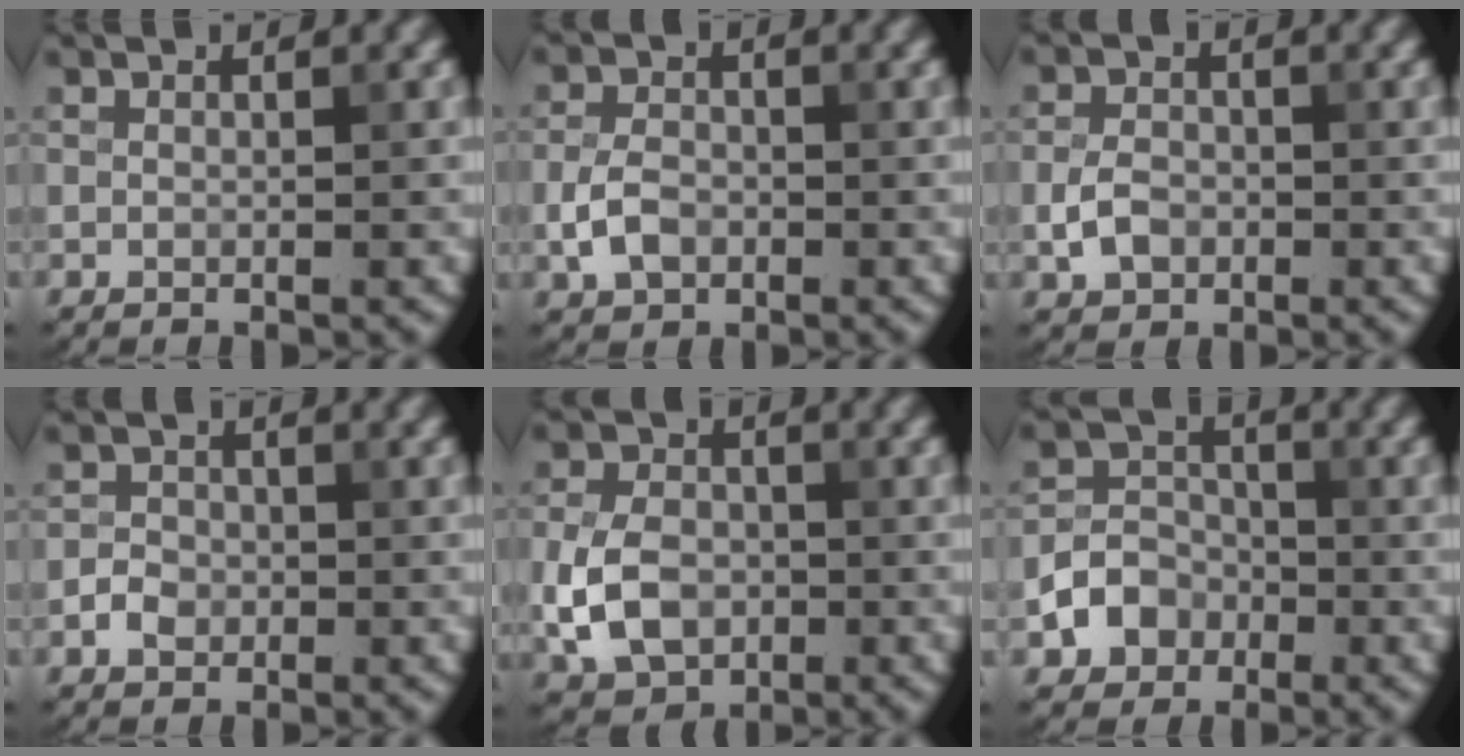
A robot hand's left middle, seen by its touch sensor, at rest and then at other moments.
{"total": 3.0, "force": [-1.0, 2.1, 1.9], "torque": [-0.035, 0.002, -0.024]}
{"total": 2.7, "force": [-0.8, 2.0, 1.6], "torque": [-0.028, 0.001, -0.021]}
{"total": 1.8, "force": [-0.7, 1.5, 0.8], "torque": [-0.010, 0.002, -0.016]}
{"total": 6.0, "force": [-1.5, 4.3, 3.8], "torque": [-0.084, -0.001, -0.034]}
{"total": 3.8, "force": [-1.6, 3.2, 1.3], "torque": [-0.019, 0.005, -0.032]}